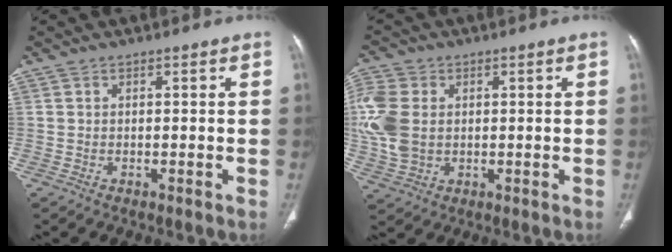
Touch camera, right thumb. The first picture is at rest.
{"total": 10.7, "force": [1.2, 7.9, 7.2], "torque": [-0.170, 0.006, 0.027]}